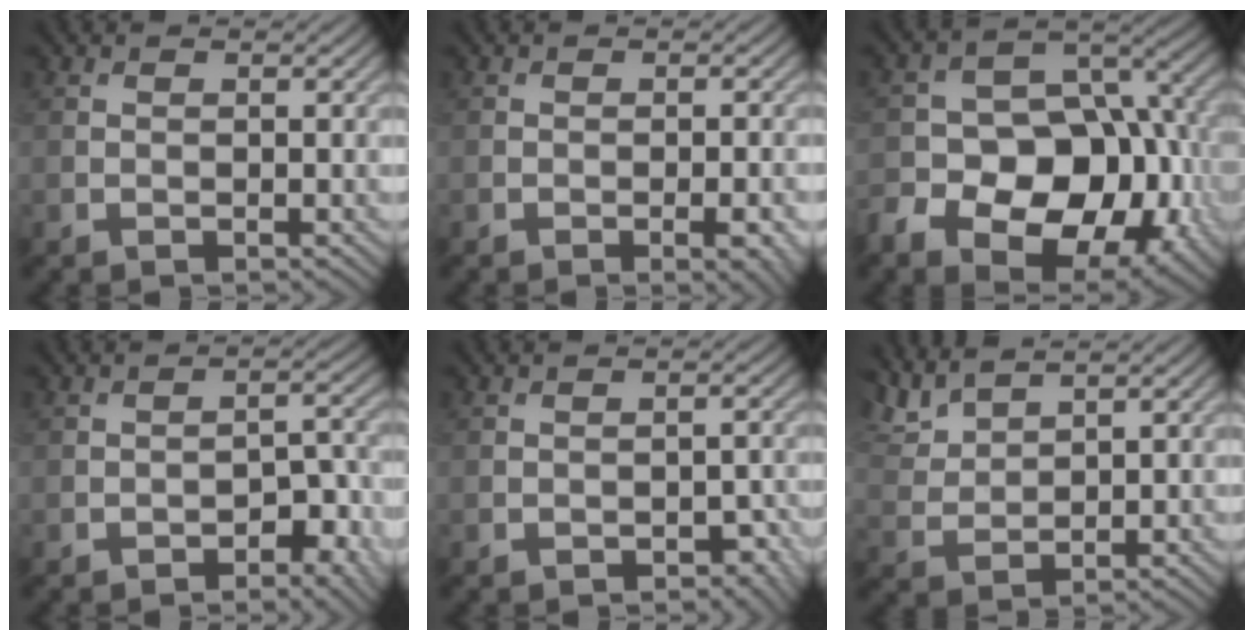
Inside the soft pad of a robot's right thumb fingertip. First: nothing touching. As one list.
[{"total": 3.2, "force": [-1.5, 0.8, 2.8], "torque": [-0.038, 0.001, -0.014]}, {"total": 14.5, "force": [-4.7, 9.7, 9.7], "torque": [-0.156, -0.016, -0.086]}, {"total": 5.0, "force": [-2.5, 2.3, 3.6], "torque": [-0.043, 0.007, -0.033]}, {"total": 2.2, "force": [-1.4, 1.1, 1.3], "torque": [-0.018, 0.002, -0.016]}, {"total": 4.2, "force": [3.6, 0.9, 1.9], "torque": [-0.060, 0.010, 0.083]}]